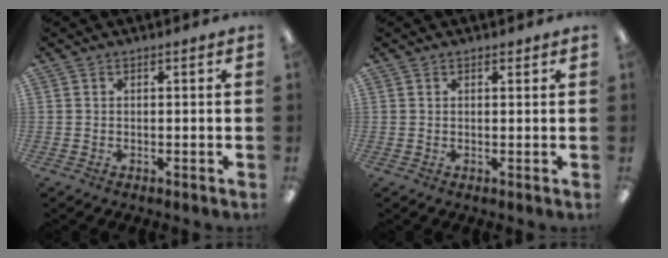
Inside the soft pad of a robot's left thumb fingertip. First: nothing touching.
{"total": 0.7, "force": [0.6, 0.3, 0.2], "torque": [0.001, -0.002, 0.010]}